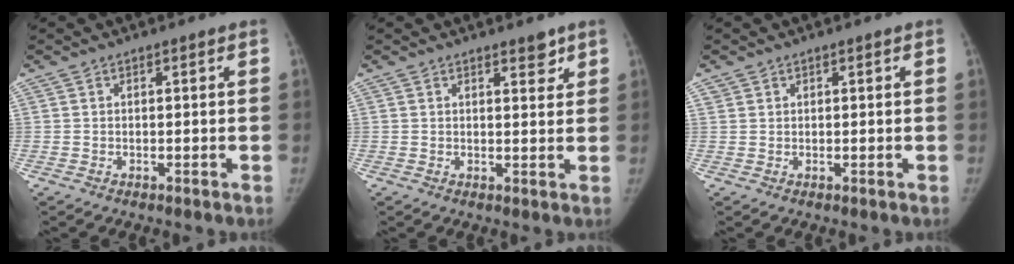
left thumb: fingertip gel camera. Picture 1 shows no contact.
{"total": 2.8, "force": [2.0, 1.1, 1.6], "torque": [-0.010, -0.013, 0.027]}
{"total": 0.7, "force": [0.4, 0.5, -0.3], "torque": [0.017, -0.002, 0.004]}